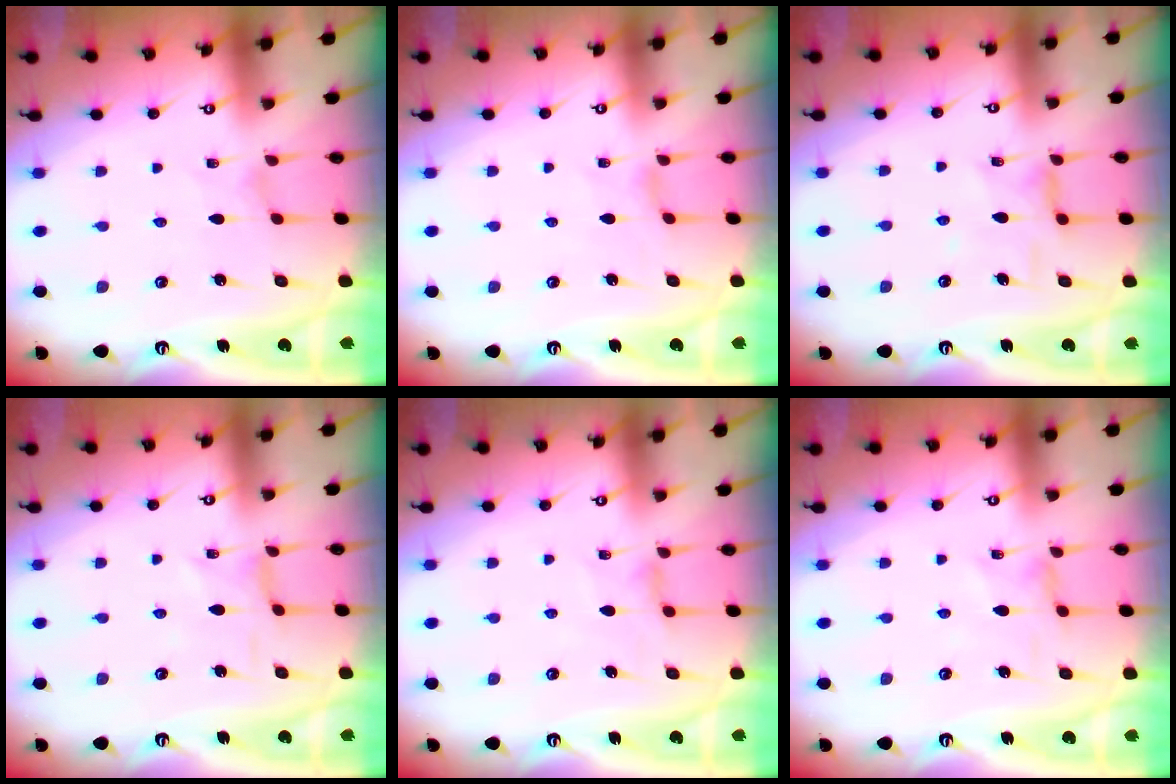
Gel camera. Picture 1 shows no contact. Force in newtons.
{"total": 2.0, "press": 2.0, "slide": 0.2}
{"total": 5.8, "press": 5.8, "slide": 0.5}
{"total": 0.9, "press": 0.9, "slide": 0.3}
{"total": 4.2, "press": 4.2, "slide": 0.6}
{"total": 0.7, "press": 0.7, "slide": 0.3}